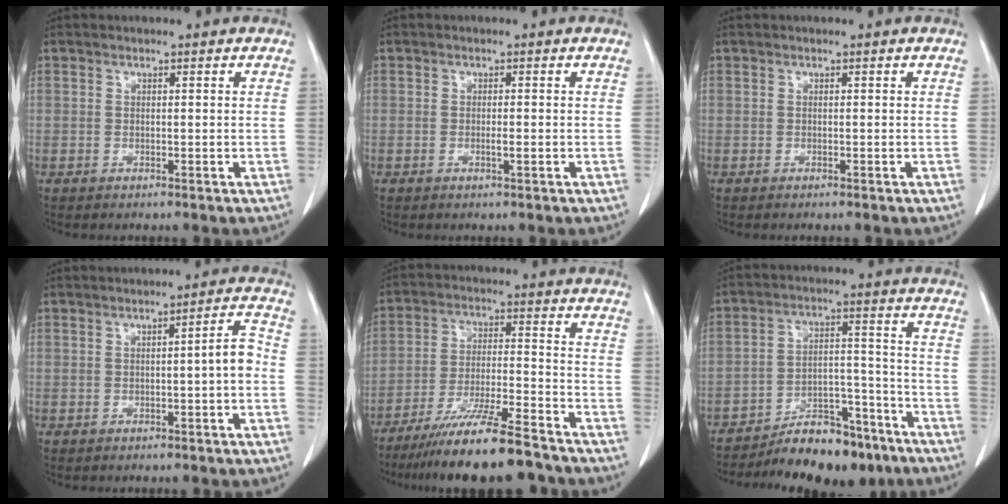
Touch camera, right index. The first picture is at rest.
{"total": 1.1, "force": [-0.3, 0.1, 1.1], "torque": [-0.020, -0.002, -0.004]}
{"total": 0.0}
{"total": 3.5, "force": [-0.8, 0.1, 3.4], "torque": [-0.042, 0.010, -0.012]}
{"total": 15.1, "force": [-12.5, 0.6, 8.3], "torque": [-0.145, -0.023, -0.209]}
{"total": 13.4, "force": [-11.2, 4.6, 5.7], "torque": [-0.068, 0.045, -0.175]}